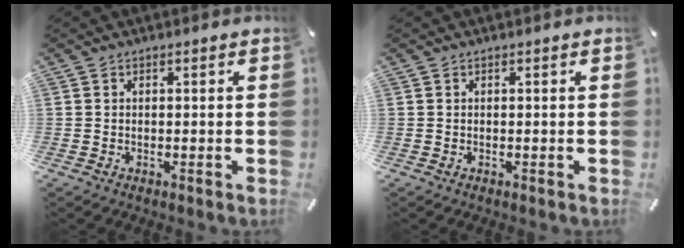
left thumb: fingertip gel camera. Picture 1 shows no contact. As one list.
[{"total": 0.0}]